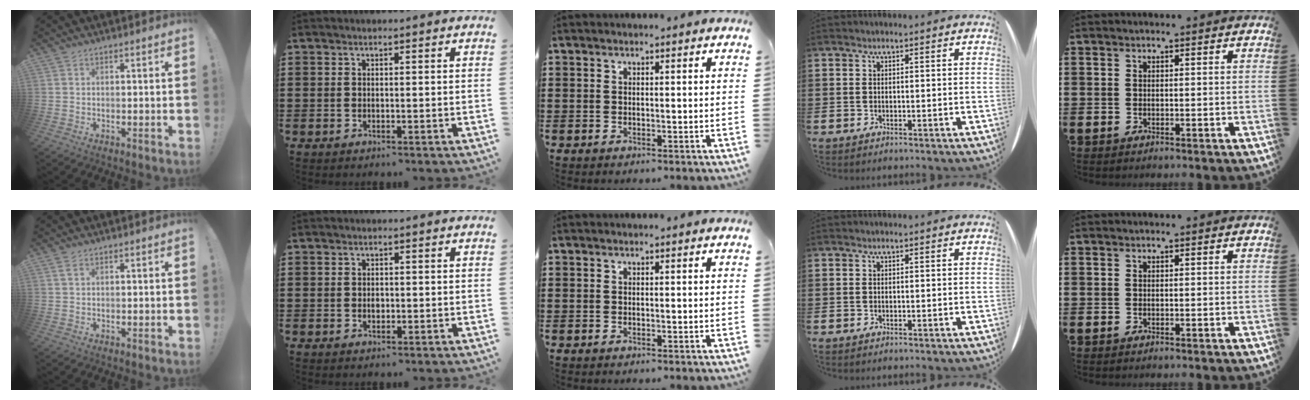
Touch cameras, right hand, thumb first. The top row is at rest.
{"thumb": {"total": 1.4, "force": [0.6, 0.6, 1.1], "torque": [-0.021, 0.001, 0.011]}, "index": {"total": 1.0, "force": [-0.1, 0.7, 0.8], "torque": [-0.017, 0.001, -0.001]}}